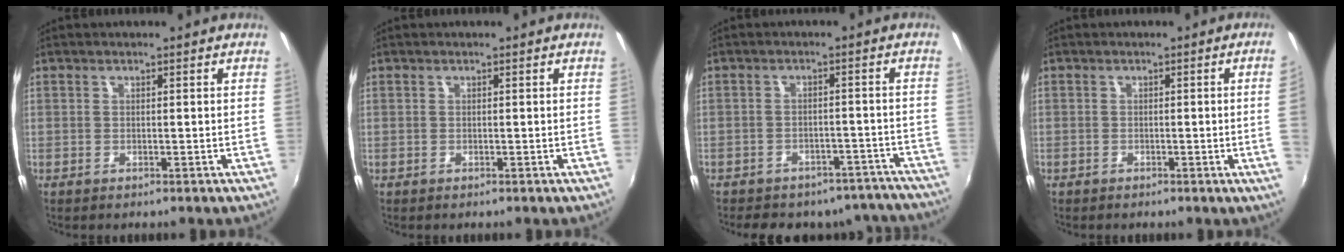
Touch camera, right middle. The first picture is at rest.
{"total": 0.0}
{"total": 17.2, "force": [-15.0, 7.2, 4.5], "torque": [-0.097, 0.027, -0.167]}
{"total": 2.7, "force": [-0.3, -1.5, 2.2], "torque": [-0.036, -0.014, 0.001]}